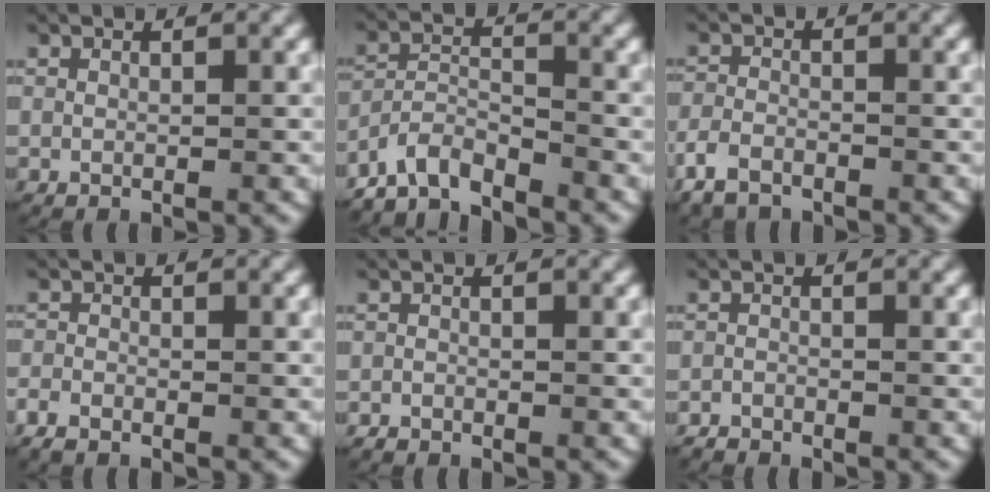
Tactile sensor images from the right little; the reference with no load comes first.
{"total": 7.8, "force": [-6.3, 4.1, 2.1], "torque": [-0.050, -0.018, -0.111]}
{"total": 3.3, "force": [-2.5, 1.9, 1.0], "torque": [-0.034, -0.009, -0.042]}
{"total": 2.1, "force": [-1.6, 1.2, 0.5], "torque": [-0.021, -0.009, -0.028]}
{"total": 0.9, "force": [-0.9, 0.3, 0.0], "torque": [-0.007, -0.010, -0.014]}
{"total": 1.5, "force": [-1.4, 0.6, 0.0], "torque": [-0.009, -0.014, -0.024]}